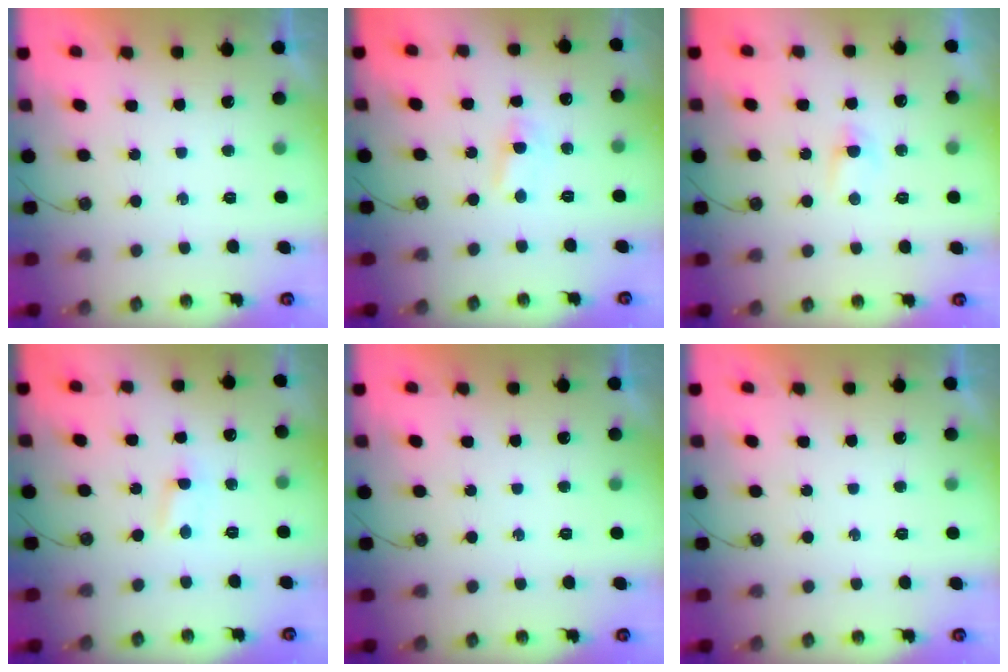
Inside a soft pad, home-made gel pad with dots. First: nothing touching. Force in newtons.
{"total": 2.7, "press": 2.7, "slide": 0.3}
{"total": 2.2, "press": 2.2, "slide": 0.3}
{"total": 1.3, "press": 1.3, "slide": 0.2}
{"total": 0.0}
{"total": 0.0}